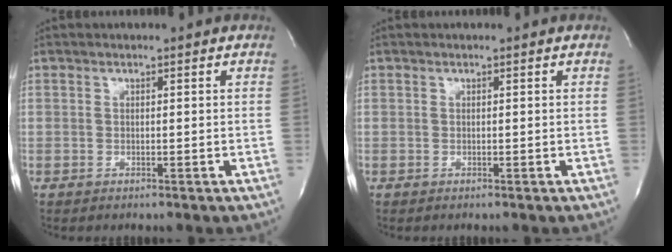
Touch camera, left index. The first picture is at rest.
{"total": 0.0}